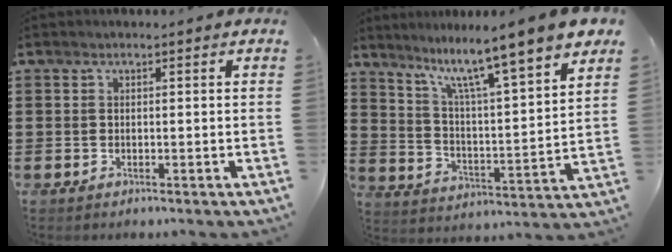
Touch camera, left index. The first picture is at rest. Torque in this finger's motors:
{"motor_torque": [1.40, -0.74, 1.05, 0.21]}